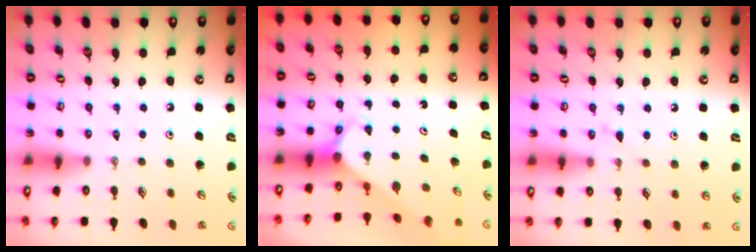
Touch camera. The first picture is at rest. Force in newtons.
{"total": 3.0, "press": 3.0, "slide": 0.2}
{"total": 5.9, "press": 5.8, "slide": 0.6}